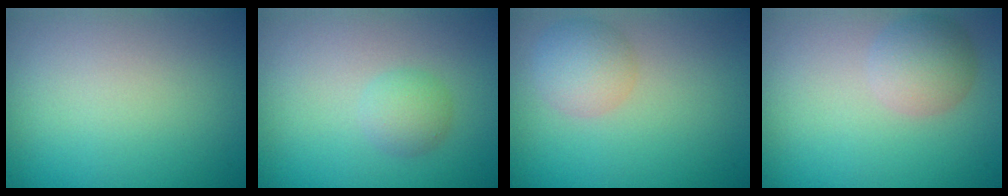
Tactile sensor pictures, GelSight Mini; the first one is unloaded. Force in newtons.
{"total": 1.8, "press": 1.8, "slide": 0.1}
{"total": 2.9, "press": 2.9, "slide": 0.2}
{"total": 3.2, "press": 3.2, "slide": 0.2}